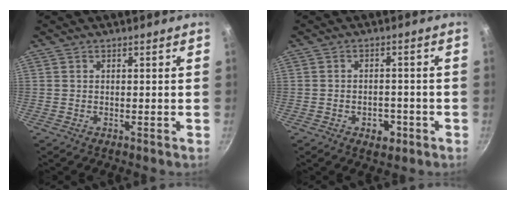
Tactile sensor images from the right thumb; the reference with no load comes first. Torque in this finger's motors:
{"motor_torque": [-0.28, 0.24, -0.04, -0.12, 0.01]}